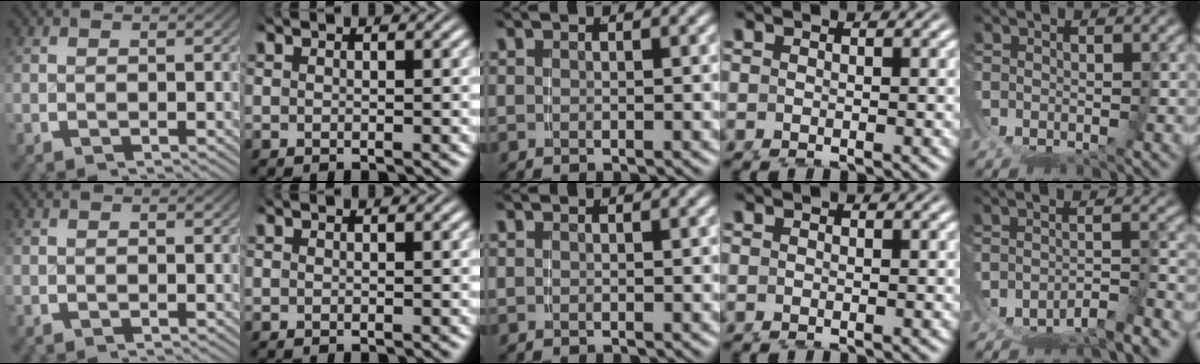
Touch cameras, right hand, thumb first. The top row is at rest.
{"little": {"total": 5.6, "force": [-4.4, 2.6, 2.1], "torque": [-0.045, -0.023, -0.063]}}